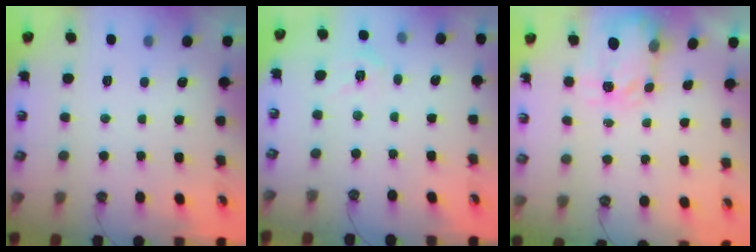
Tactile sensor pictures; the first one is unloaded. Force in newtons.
{"total": 4.7, "press": 4.7, "slide": 0.5}
{"total": 3.7, "press": 3.7, "slide": 0.6}